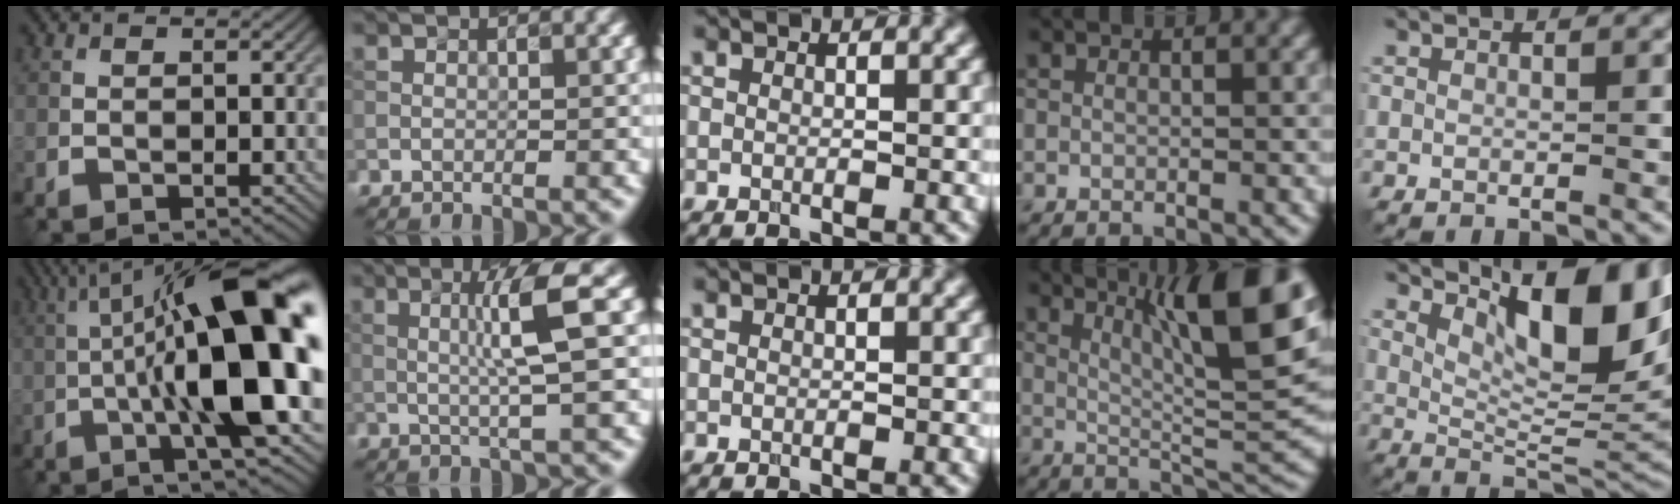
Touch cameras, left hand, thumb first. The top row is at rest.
{"thumb": {"total": 19.9, "force": [-0.3, 5.1, 19.3], "torque": [-0.288, 0.033, -0.004]}, "index": {"total": 4.4, "force": [0.7, 0.0, 4.3], "torque": [-0.079, 0.004, 0.014]}, "ring": {"total": 12.2, "force": [5.4, 2.7, 10.6], "torque": [-0.141, 0.010, 0.089]}, "little": {"total": 11.4, "force": [4.8, 3.5, 9.8], "torque": [-0.144, 0.005, 0.082]}}